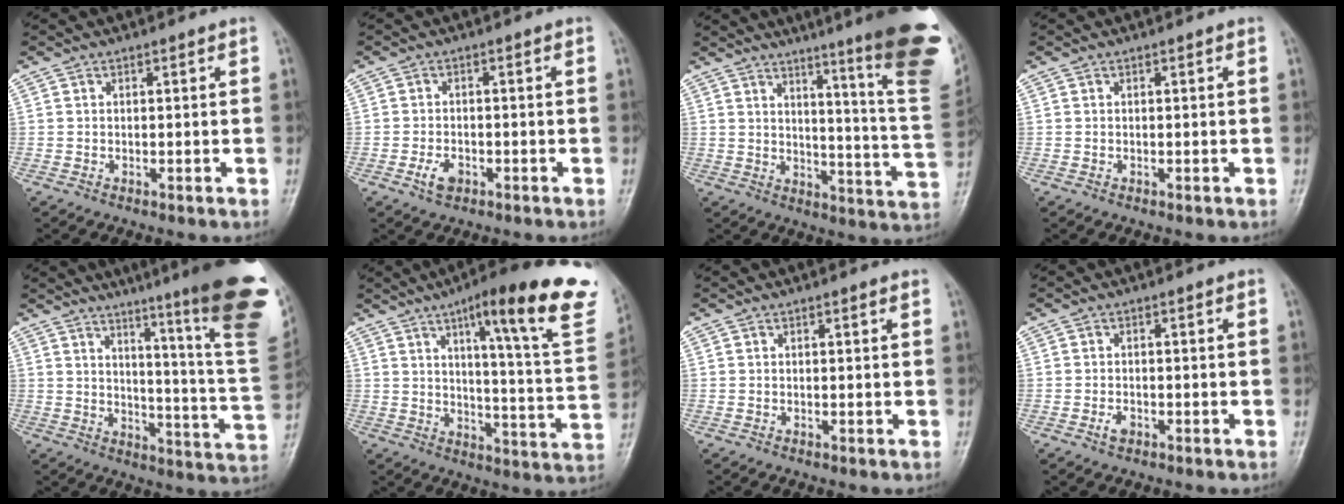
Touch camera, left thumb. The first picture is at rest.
{"total": 3.0, "force": [-1.4, 1.8, 1.9], "torque": [-0.036, 0.005, -0.024]}
{"total": 23.9, "force": [14.5, 2.0, 18.9], "torque": [-0.209, -0.092, 0.183]}
{"total": 0.0}
{"total": 26.1, "force": [15.9, 2.1, 20.7], "torque": [-0.225, -0.096, 0.206]}
{"total": 24.3, "force": [14.0, 3.8, 19.5], "torque": [-0.246, -0.054, 0.186]}
{"total": 0.6, "force": [0.4, 0.0, 0.4], "torque": [-0.007, 0.001, 0.005]}
{"total": 1.6, "force": [-0.8, 0.9, 1.0], "torque": [-0.019, 0.004, -0.015]}